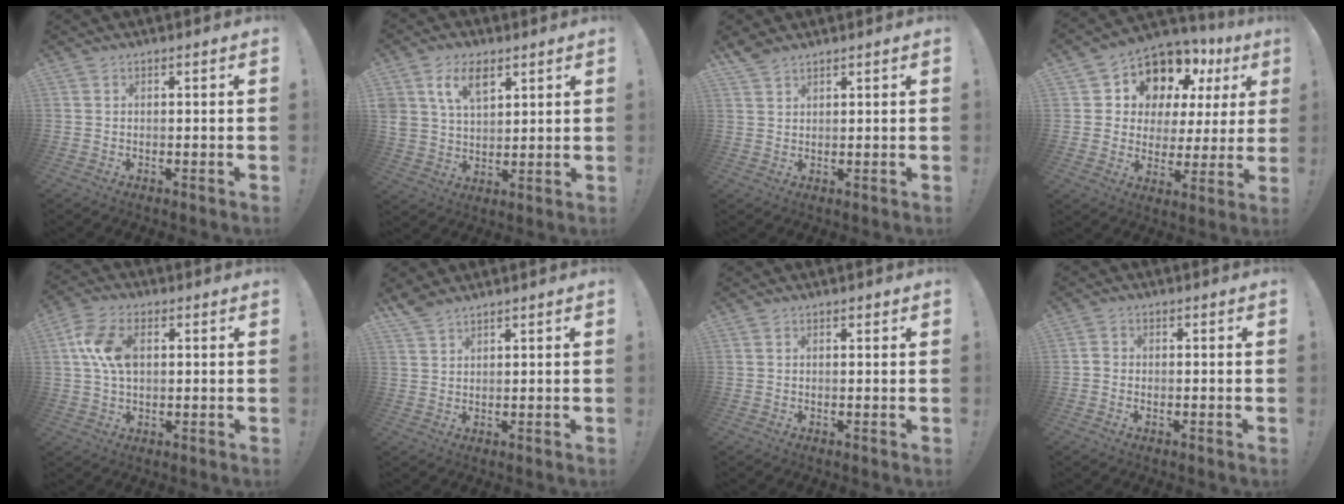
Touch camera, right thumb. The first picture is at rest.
{"total": 10.5, "force": [6.0, 6.2, 5.9], "torque": [-0.100, -0.018, 0.115]}
{"total": 3.2, "force": [2.8, 1.1, 1.1], "torque": [-0.018, -0.016, 0.054]}
{"total": 11.2, "force": [7.8, 7.1, 3.5], "torque": [-0.058, -0.072, 0.152]}
{"total": 10.6, "force": [2.1, 6.5, 8.1], "torque": [-0.156, 0.006, 0.039]}
{"total": 3.2, "force": [2.9, 0.6, 1.2], "torque": [-0.022, -0.019, 0.055]}
{"total": 0.7, "force": [0.4, 0.4, 0.2], "torque": [0.001, -0.002, 0.007]}
{"total": 1.7, "force": [-0.7, 1.1, 1.0], "torque": [-0.015, 0.006, -0.011]}